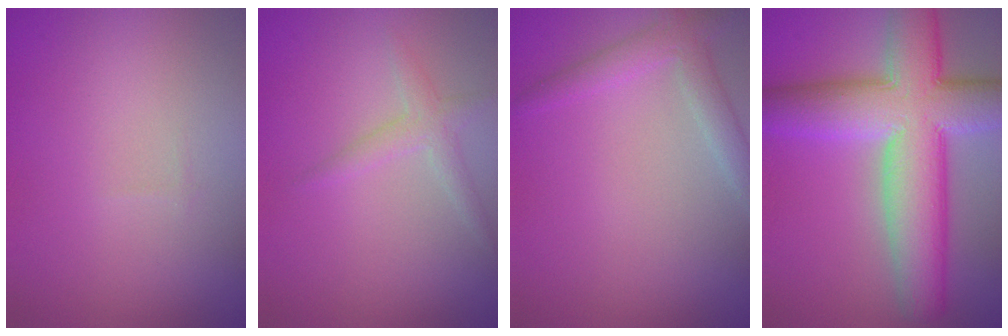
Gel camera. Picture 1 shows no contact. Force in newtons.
{"total": 1.6, "press": 1.6, "slide": 0.0}
{"total": 2.5, "press": 2.5, "slide": 0.2}
{"total": 10.8, "press": 10.8, "slide": 0.6}